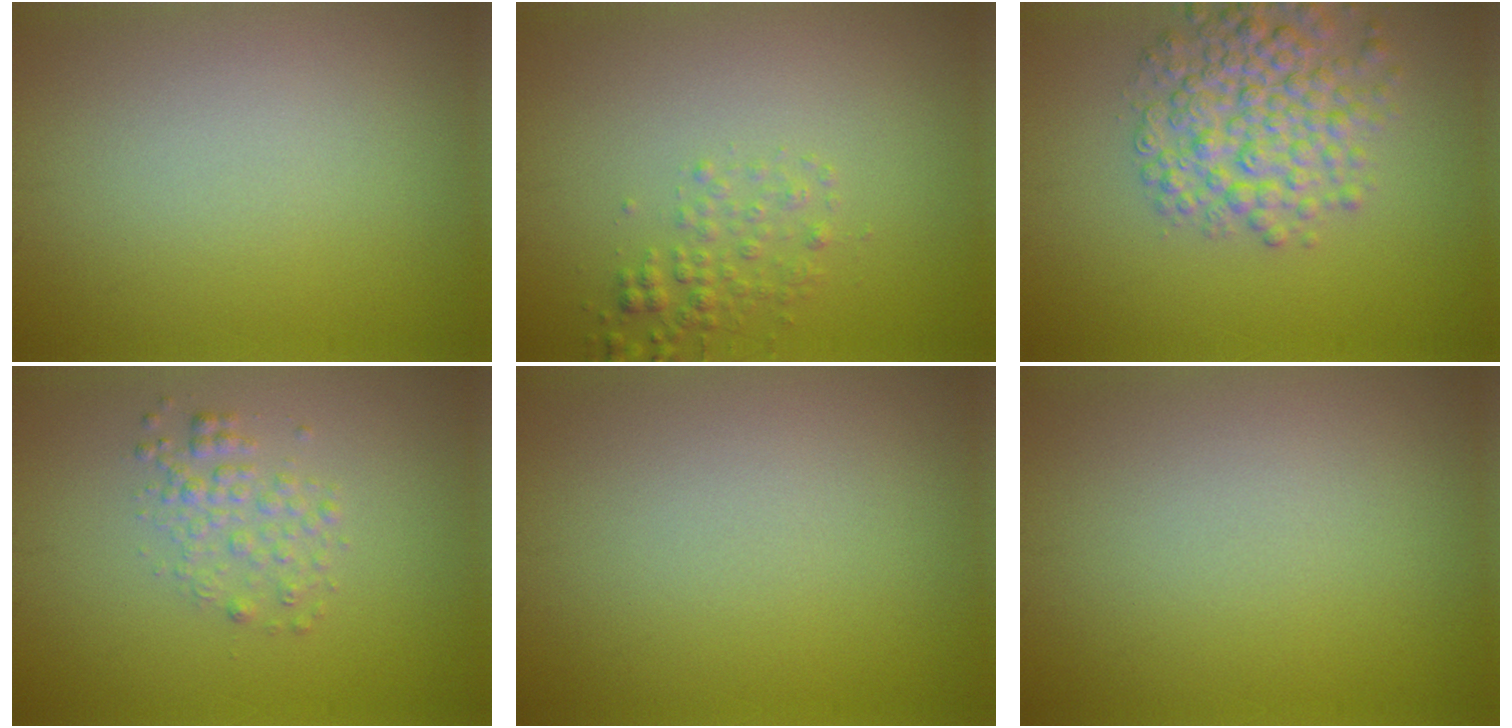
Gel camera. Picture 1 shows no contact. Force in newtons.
{"total": 1.8, "press": 1.8, "slide": 0.1}
{"total": 5.7, "press": 5.7, "slide": 0.2}
{"total": 1.9, "press": 1.9, "slide": 0.1}
{"total": 0.0}
{"total": 0.0}